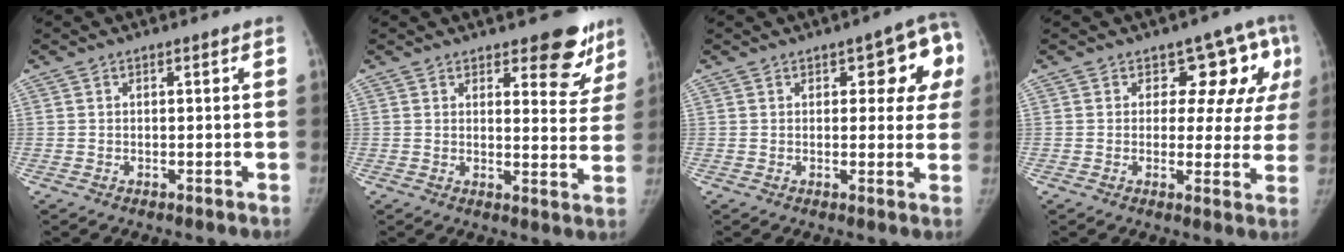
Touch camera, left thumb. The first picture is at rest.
{"total": 10.6, "force": [7.6, 4.1, 6.2], "torque": [-0.026, -0.054, 0.096]}
{"total": 9.4, "force": [3.0, 4.5, 7.7], "torque": [-0.041, 0.003, 0.025]}
{"total": 9.9, "force": [4.4, 6.5, 6.1], "torque": [-0.018, -0.014, 0.044]}